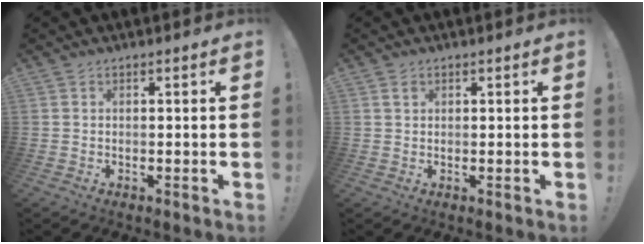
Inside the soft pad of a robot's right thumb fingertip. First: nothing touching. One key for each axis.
{"total": 1.3, "fx": 0.7, "fy": 0.9, "fz": 0.7, "tx": -0.001, "ty": -0.003, "tz": 0.010}